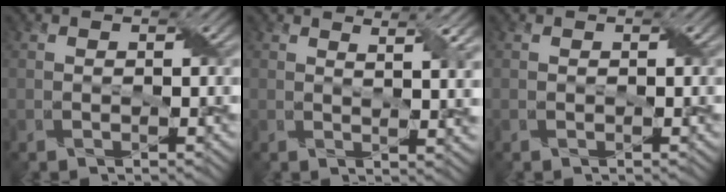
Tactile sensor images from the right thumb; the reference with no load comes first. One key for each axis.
{"total": 4.8, "fx": 2.7, "fy": 0.8, "fz": 3.8, "tx": -0.063, "ty": 0.006, "tz": 0.042}
{"total": 0.0}